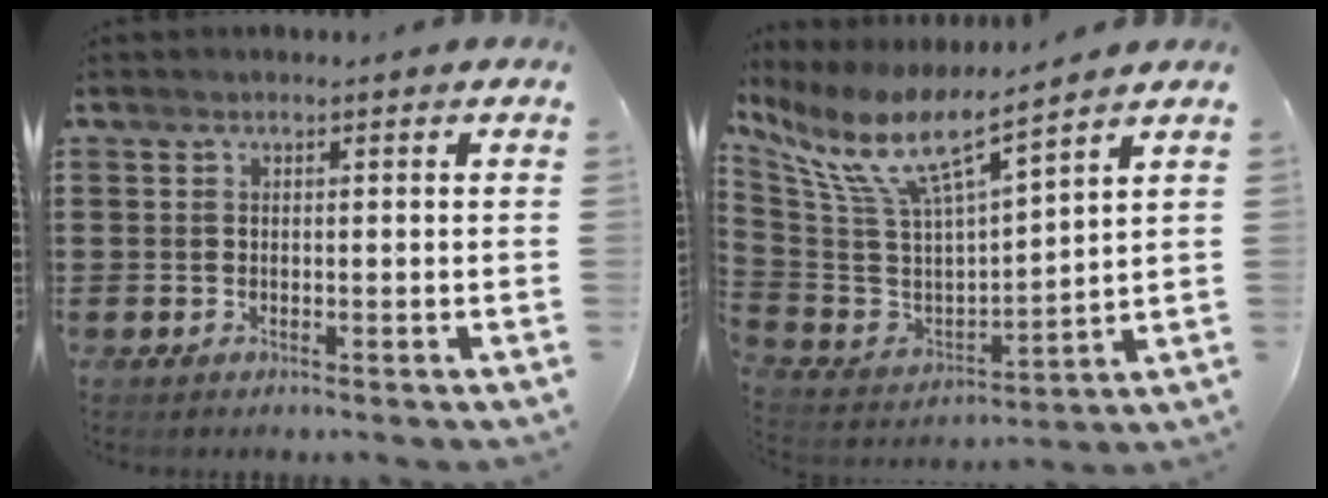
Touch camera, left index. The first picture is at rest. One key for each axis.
{"total": 9.9, "fx": 6.6, "fy": 1.9, "fz": 7.1, "tx": -0.167, "ty": -0.051, "tz": 0.110}